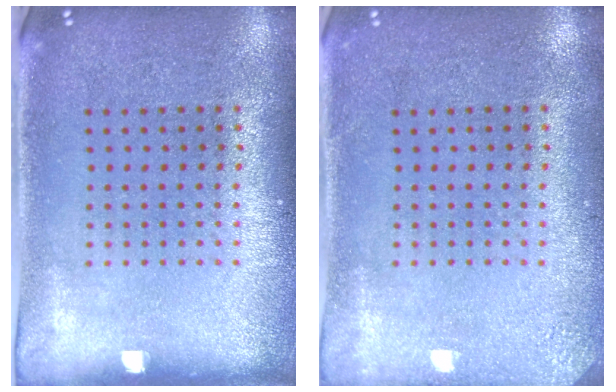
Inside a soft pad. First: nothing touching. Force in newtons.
{"total": 1.9, "press": 1.9, "slide": 0.2}